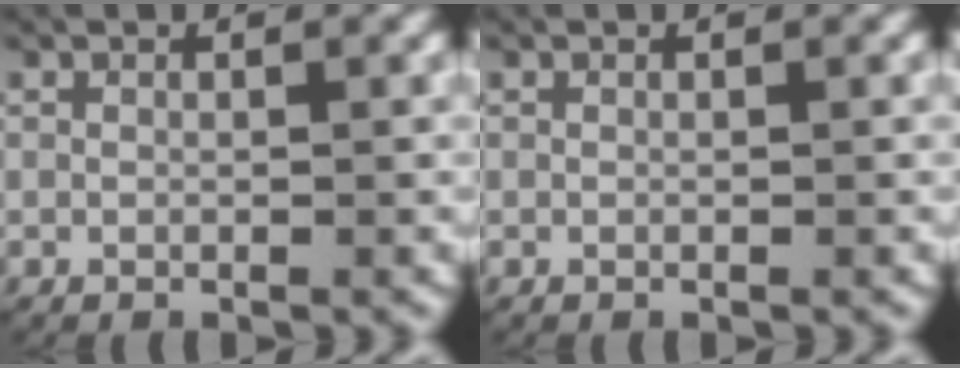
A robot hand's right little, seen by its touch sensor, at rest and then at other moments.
{"total": 0.0}